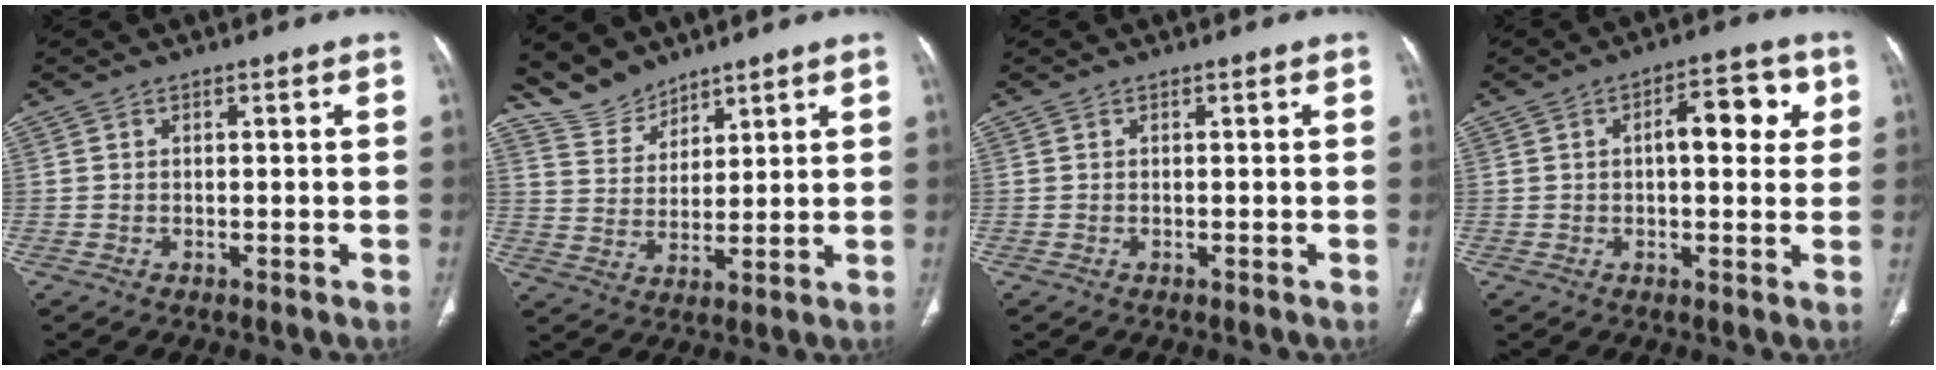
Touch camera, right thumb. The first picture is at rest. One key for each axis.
{"total": 6.8, "fx": 6.2, "fy": 2.6, "fz": 0.5, "tx": 0.008, "ty": -0.040, "tz": 0.134}
{"total": 0.0}
{"total": 8.8, "fx": 2.0, "fy": 4.1, "fz": 7.6, "tx": -0.073, "ty": 0.012, "tz": 0.020}